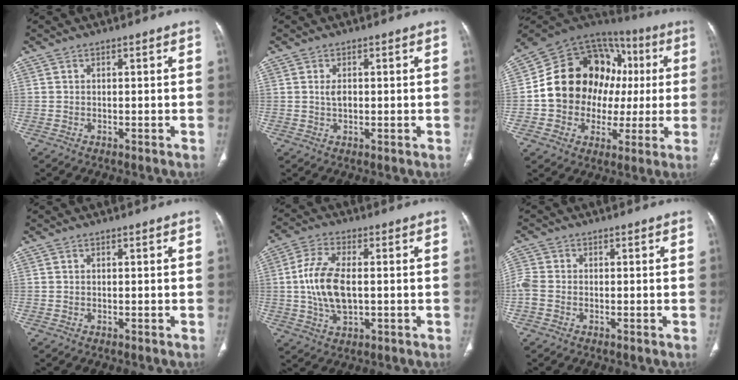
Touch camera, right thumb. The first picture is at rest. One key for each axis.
{"total": 2.0, "fx": 0.2, "fy": 1.1, "fz": 1.7, "tx": -0.031, "ty": -0.001, "tz": 0.004}
{"total": 23.3, "fx": 1.3, "fy": 18.2, "fz": 14.5, "tx": -0.183, "ty": 0.049, "tz": 0.028}
{"total": 0.0}
{"total": 10.8, "fx": 0.0, "fy": 5.6, "fz": 9.3, "tx": -0.193, "ty": 0.003, "tz": 0.000}
{"total": 3.5, "fx": -0.9, "fy": 2.6, "fz": 2.1, "tx": -0.060, "ty": 0.003, "tz": -0.023}